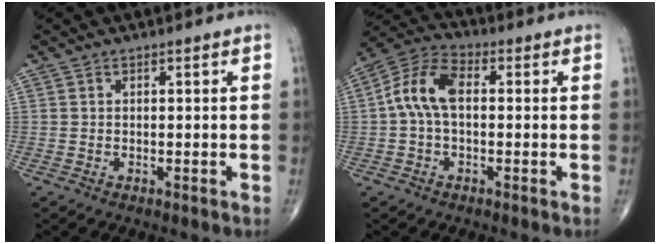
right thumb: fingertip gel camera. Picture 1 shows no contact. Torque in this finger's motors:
{"motor_torque": [1.15, 1.14, 1.04, 0.16, 0.12]}